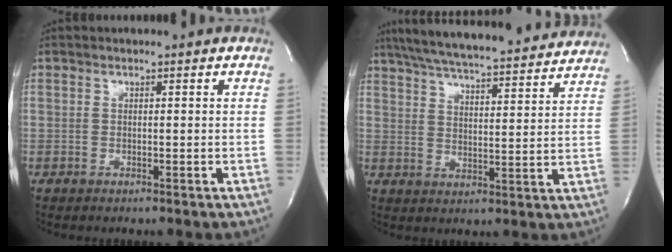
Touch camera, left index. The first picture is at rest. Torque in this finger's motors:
{"motor_torque": [0.07, -0.11, 0.43, 0.12]}